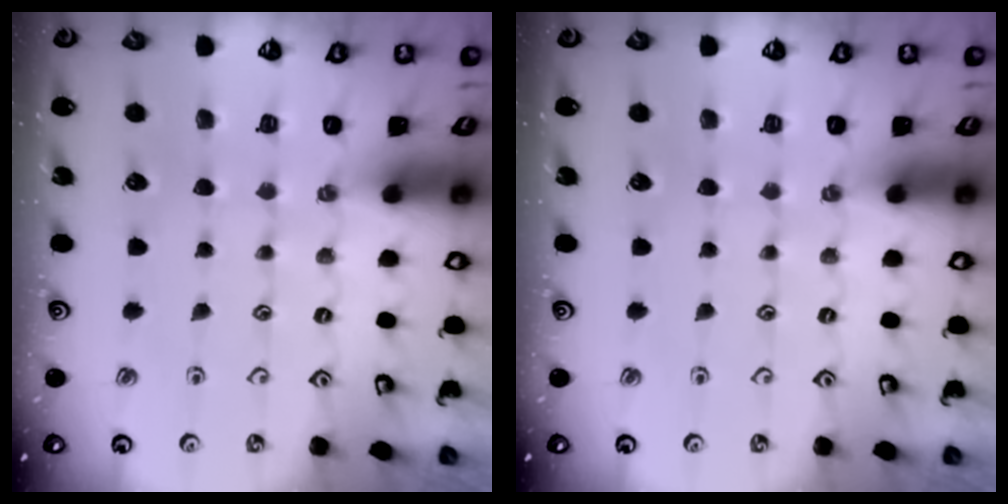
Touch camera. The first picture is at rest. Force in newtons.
{"total": 0.0}